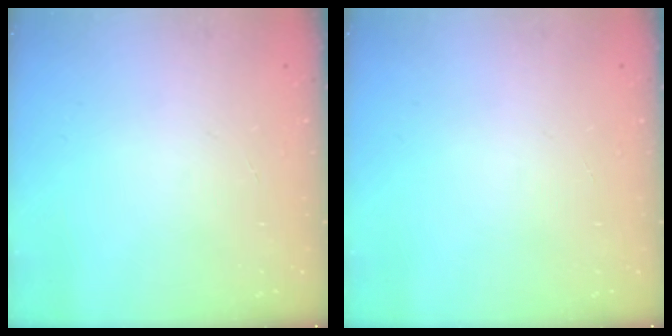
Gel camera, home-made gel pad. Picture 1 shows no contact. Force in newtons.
{"total": 0.0}